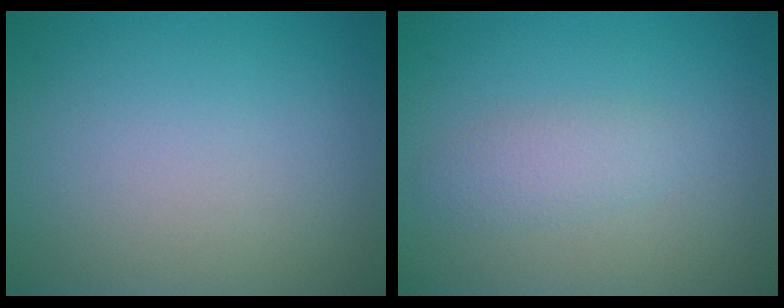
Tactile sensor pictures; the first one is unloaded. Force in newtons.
{"total": 2.0, "press": 2.0, "slide": 0.1}